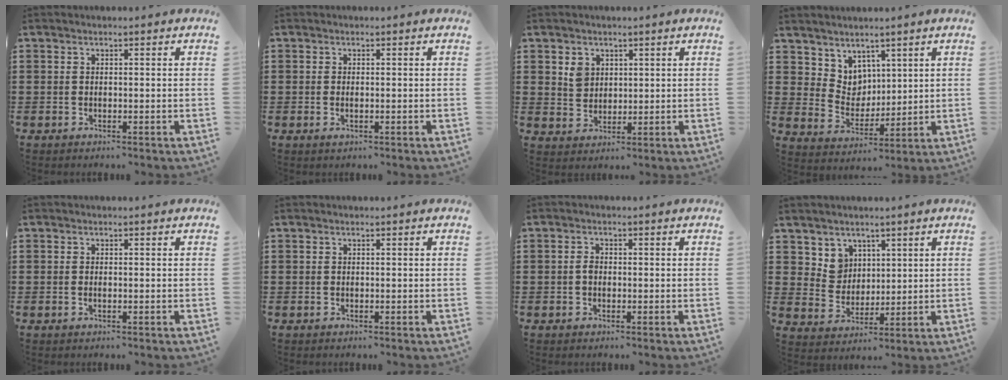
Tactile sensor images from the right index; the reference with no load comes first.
{"total": 0.7, "force": [-0.1, 0.2, 0.7], "torque": [-0.015, -0.003, -0.002]}
{"total": 3.3, "force": [1.6, 2.7, 1.1], "torque": [-0.024, 0.007, 0.028]}
{"total": 5.2, "force": [3.8, 3.6, -0.2], "torque": [-0.024, -0.010, 0.074]}
{"total": 0.5, "force": [-0.1, 0.1, 0.5], "torque": [-0.011, -0.003, -0.002]}
{"total": 0.0}
{"total": 1.4, "force": [-0.2, 0.9, 1.1], "torque": [-0.022, 0.002, -0.005]}
{"total": 5.3, "force": [3.2, 4.2, 0.6], "torque": [-0.028, 0.002, 0.060]}